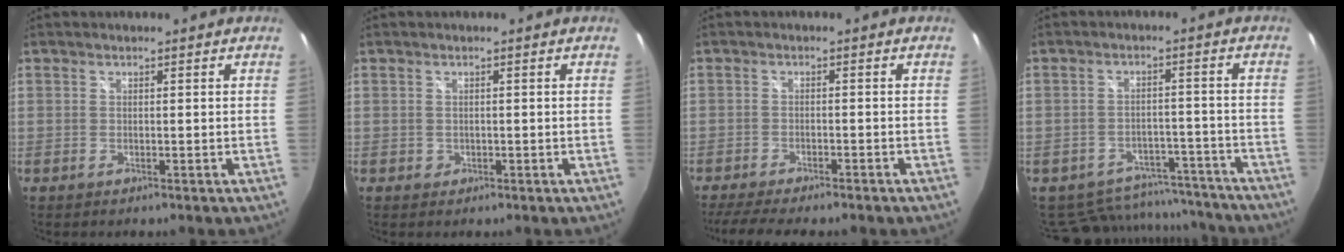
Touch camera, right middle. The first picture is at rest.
{"total": 1.0, "force": [-0.2, 0.9, 0.2], "torque": [-0.001, -0.002, -0.003]}
{"total": 8.6, "force": [-7.3, 1.0, 4.4], "torque": [-0.100, -0.023, -0.114]}
{"total": 13.6, "force": [-11.3, 6.7, 3.4], "torque": [-0.079, 0.024, -0.131]}